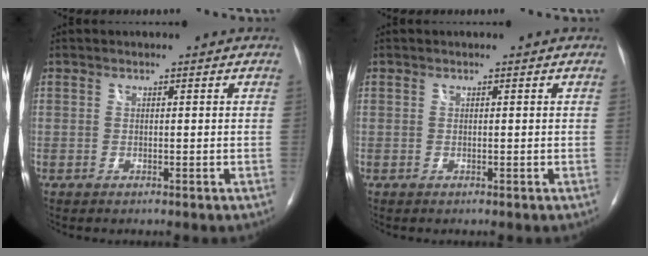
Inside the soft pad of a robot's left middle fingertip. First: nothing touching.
{"total": 0.0}